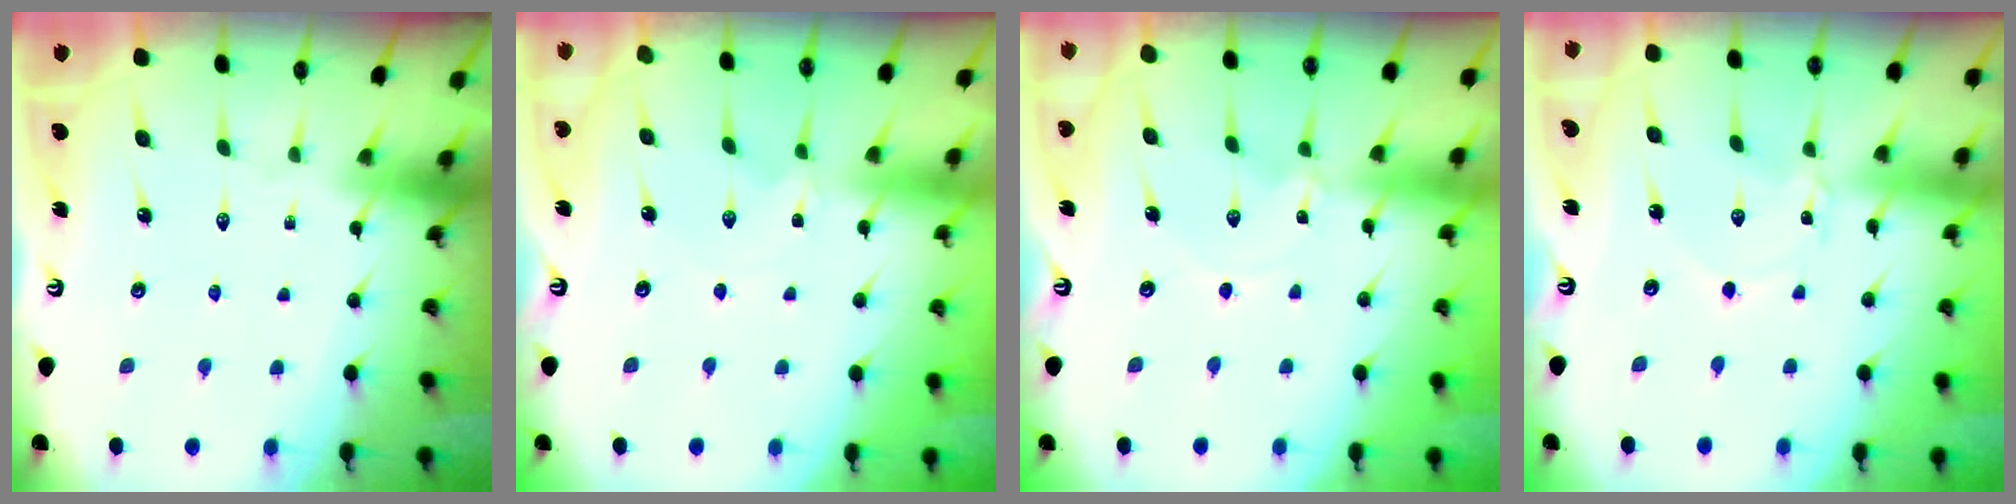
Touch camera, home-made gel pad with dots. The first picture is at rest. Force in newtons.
{"total": 0.0}
{"total": 0.0}
{"total": 1.2, "press": 1.2, "slide": 0.1}